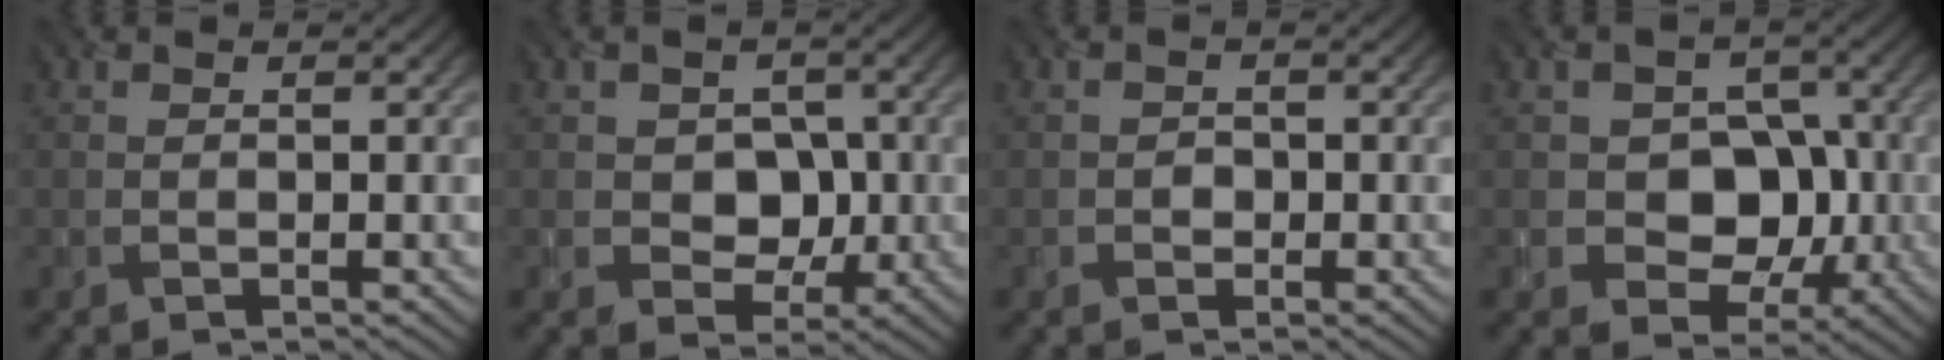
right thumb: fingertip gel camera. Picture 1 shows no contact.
{"total": 4.2, "force": [-0.7, 3.9, 1.4], "torque": [-0.022, -0.011, -0.012]}
{"total": 1.5, "force": [-0.8, 1.2, -0.4], "torque": [0.007, -0.013, -0.012]}
{"total": 6.7, "force": [-1.4, 5.8, 3.2], "torque": [-0.038, -0.009, -0.037]}